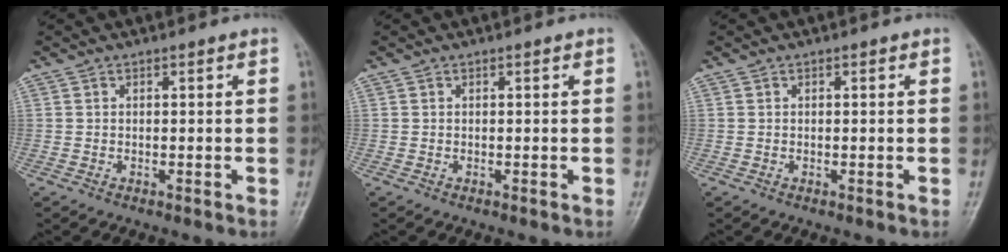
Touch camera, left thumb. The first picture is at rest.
{"total": 0.0}
{"total": 0.0}